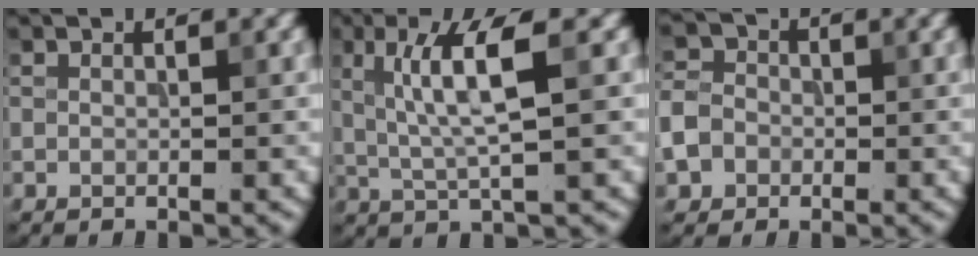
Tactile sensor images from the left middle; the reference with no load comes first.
{"total": 5.4, "force": [1.2, 0.8, 5.2], "torque": [-0.105, 0.006, 0.027]}
{"total": 5.8, "force": [-2.2, 4.8, 2.4], "torque": [-0.049, -0.009, -0.058]}